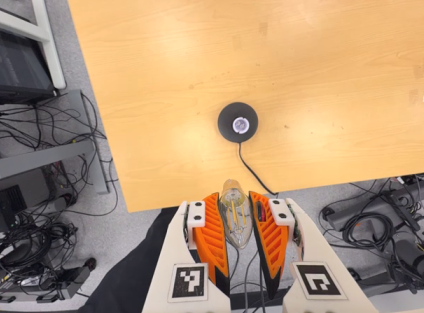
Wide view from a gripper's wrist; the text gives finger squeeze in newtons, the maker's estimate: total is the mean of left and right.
{"total": 20.8, "left": 23.5, "right": 18.1}